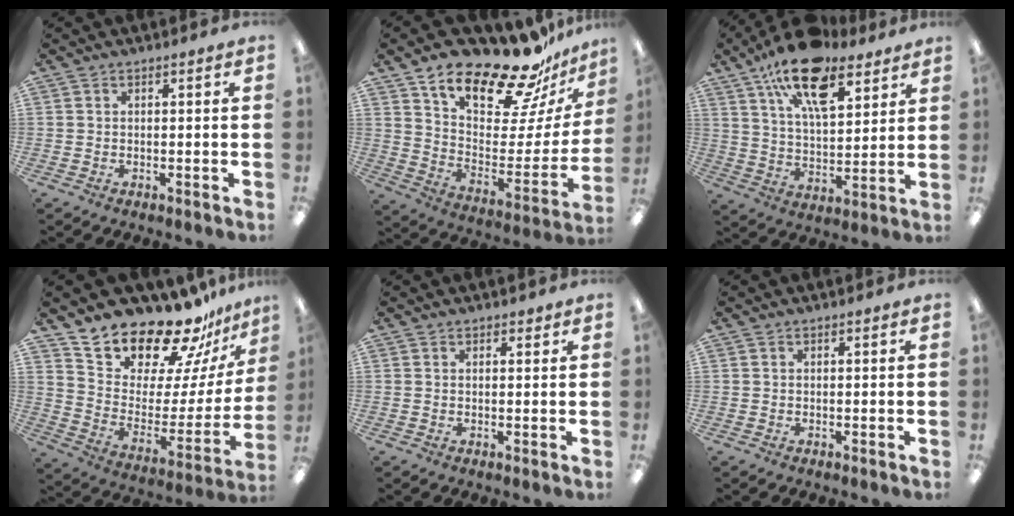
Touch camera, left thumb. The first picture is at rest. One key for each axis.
{"total": 21.9, "fx": 18.1, "fy": 6.5, "fz": 10.4, "tx": -0.169, "ty": -0.133, "tz": 0.304}
{"total": 19.1, "fx": 12.2, "fy": 8.6, "fz": 11.9, "tx": -0.196, "ty": -0.054, "tz": 0.210}
{"total": 18.9, "fx": 17.8, "fy": 5.1, "fz": 3.8, "tx": -0.072, "ty": -0.162, "tz": 0.308}
{"total": 0.9, "fx": 0.7, "fy": 0.6, "fz": 0.2, "tx": 0.003, "ty": -0.001, "tz": 0.011}
{"total": 0.0}